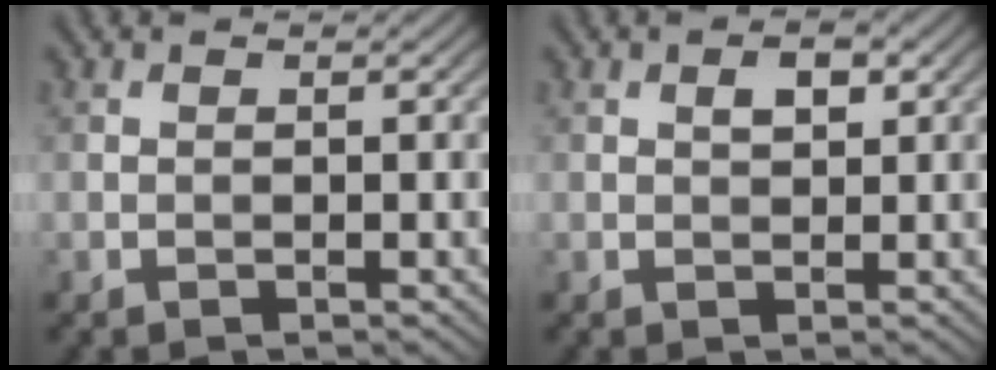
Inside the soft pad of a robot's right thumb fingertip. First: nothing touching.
{"total": 2.0, "force": [0.8, 1.1, 1.5], "torque": [-0.023, 0.001, 0.013]}